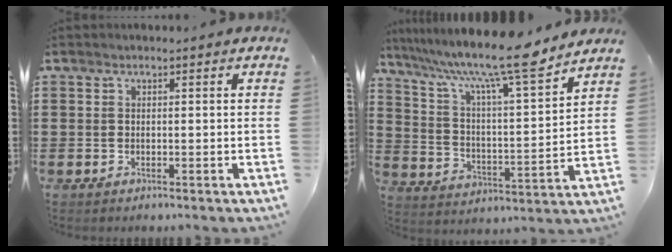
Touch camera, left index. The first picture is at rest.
{"total": 12.5, "force": [9.8, 1.1, 7.7], "torque": [-0.164, -0.061, 0.157]}